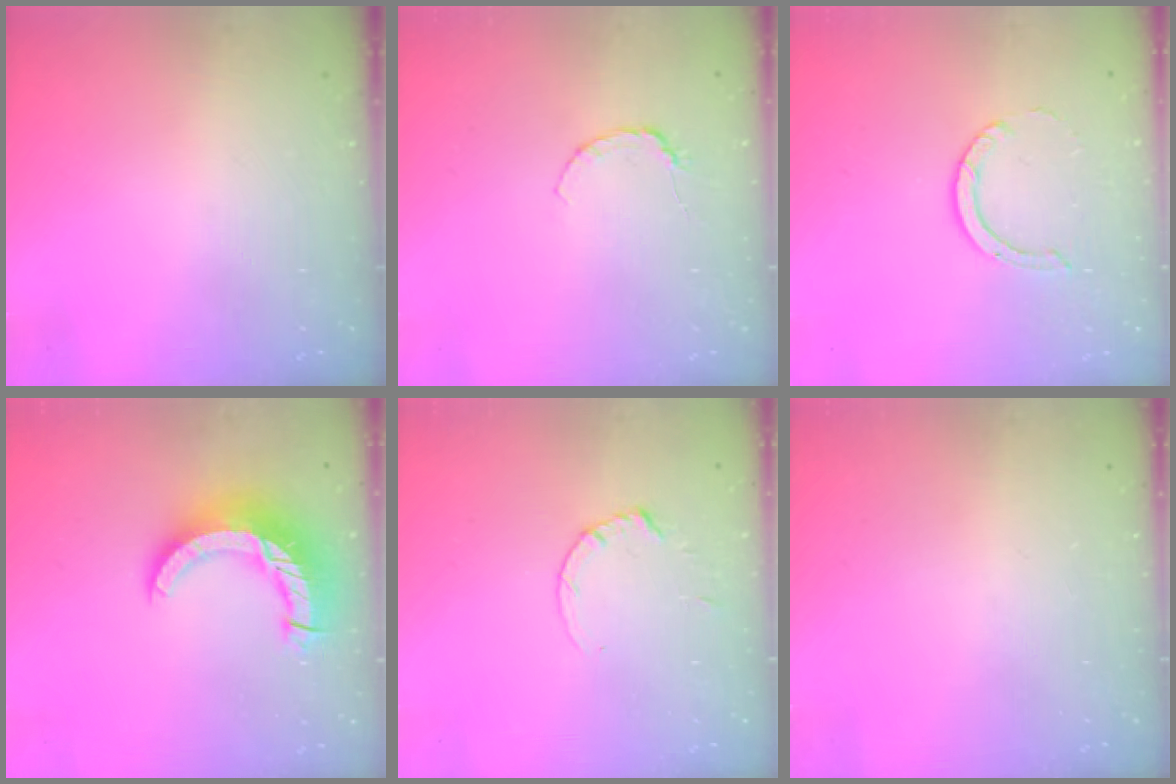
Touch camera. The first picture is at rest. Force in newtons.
{"total": 4.0, "press": 4.0, "slide": 0.5}
{"total": 4.6, "press": 4.6, "slide": 0.3}
{"total": 13.7, "press": 13.7, "slide": 1.3}
{"total": 1.8, "press": 1.7, "slide": 0.2}
{"total": 0.0}